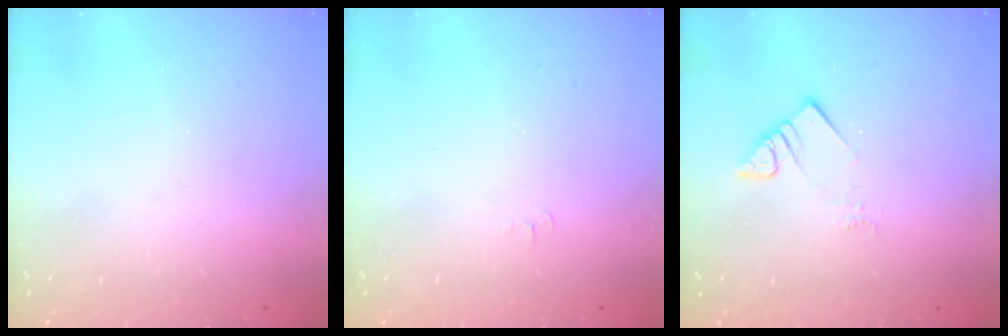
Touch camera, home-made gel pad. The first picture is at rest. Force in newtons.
{"total": 3.6, "press": 3.6, "slide": 0.4}
{"total": 4.7, "press": 4.7, "slide": 0.4}